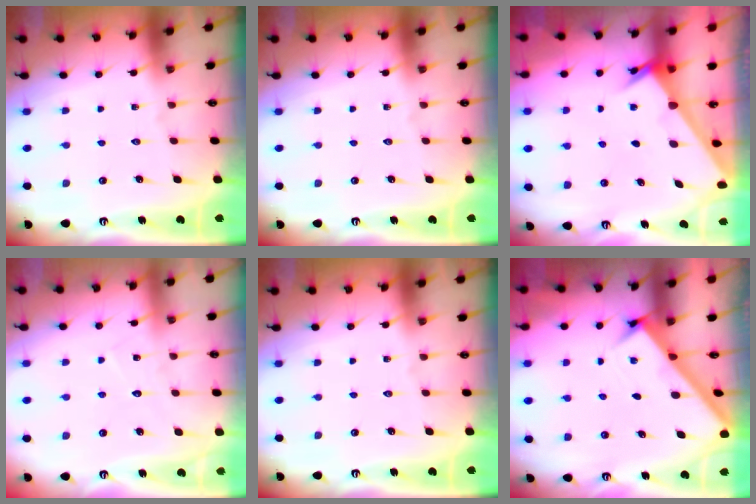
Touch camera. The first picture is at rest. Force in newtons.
{"total": 0.0}
{"total": 2.1, "press": 2.1, "slide": 0.3}
{"total": 6.8, "press": 6.8, "slide": 0.4}
{"total": 0.0}
{"total": 2.5, "press": 2.5, "slide": 0.3}